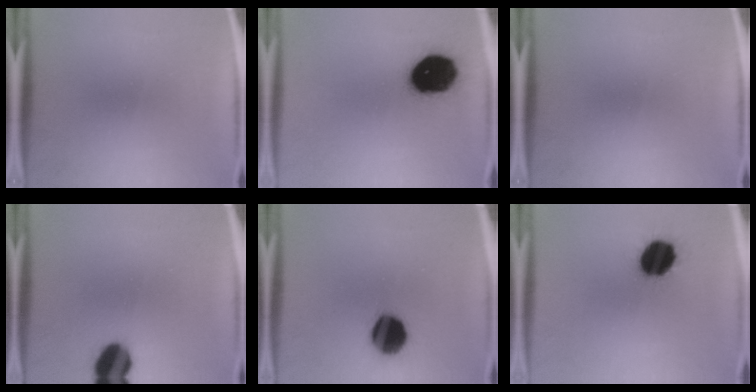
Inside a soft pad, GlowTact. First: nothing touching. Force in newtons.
{"total": 18.8}
{"total": 0.0}
{"total": 10.1}
{"total": 13.4}
{"total": 13.6}